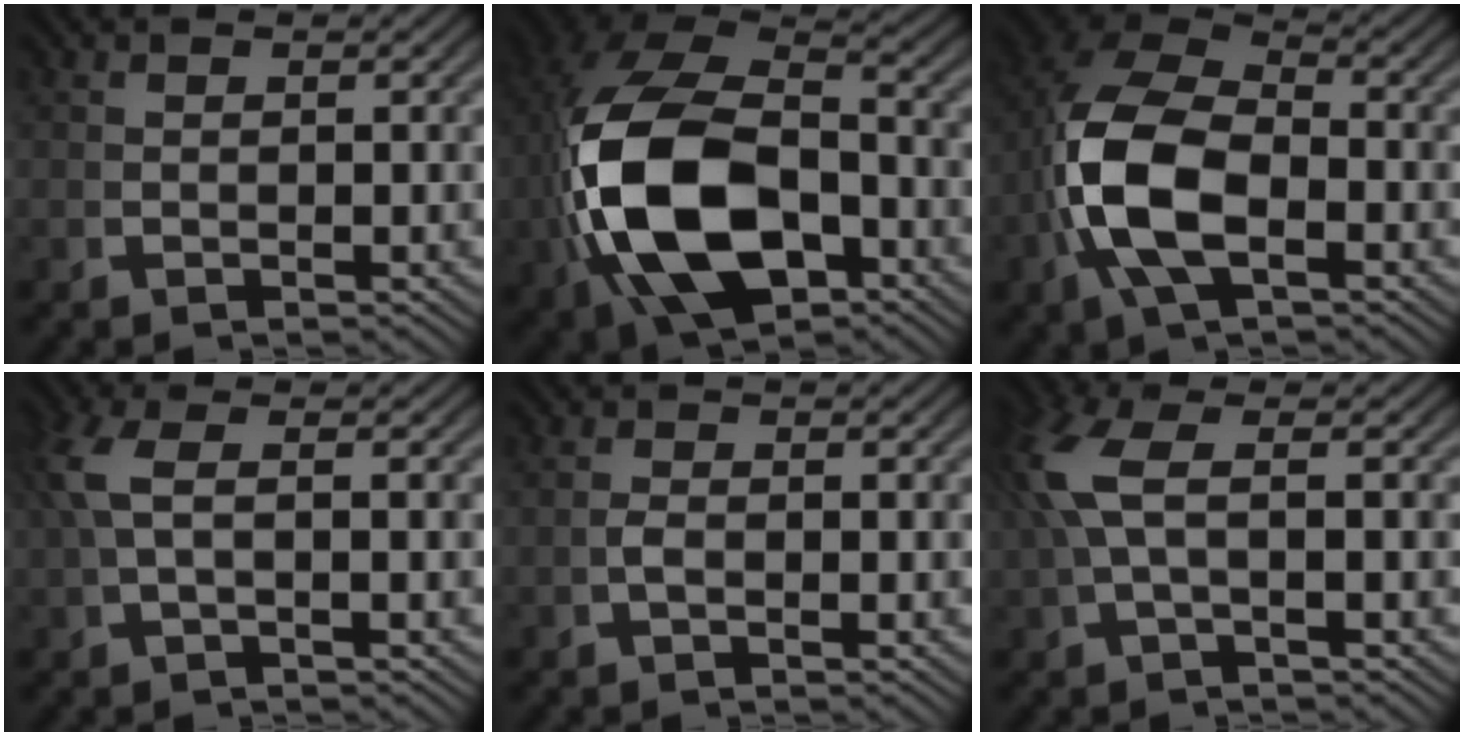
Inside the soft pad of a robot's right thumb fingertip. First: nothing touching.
{"total": 18.8, "force": [-2.0, 12.4, 14.1], "torque": [-0.332, -0.063, 0.001]}
{"total": 11.3, "force": [-0.6, 7.2, 8.6], "torque": [-0.217, -0.032, 0.002]}
{"total": 3.0, "force": [0.5, 0.8, 2.9], "torque": [-0.077, 0.005, 0.014]}
{"total": 0.6, "force": [-0.4, -0.1, 0.4], "torque": [-0.013, -0.002, -0.007]}
{"total": 4.4, "force": [0.6, 1.3, 4.1], "torque": [-0.106, 0.002, 0.017]}